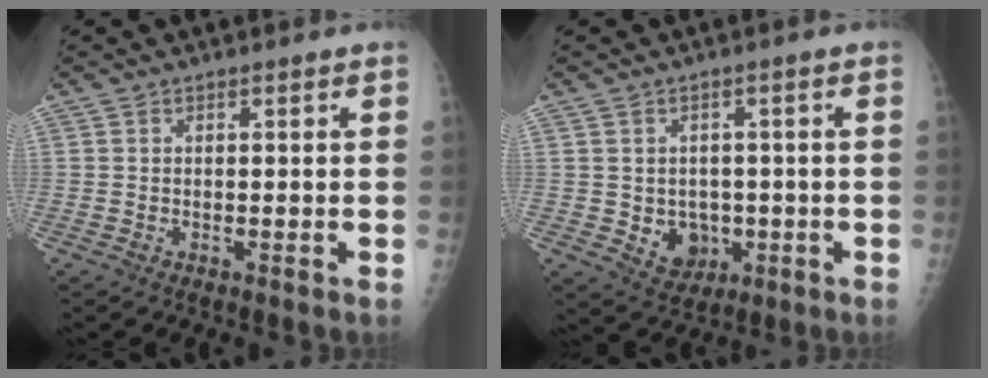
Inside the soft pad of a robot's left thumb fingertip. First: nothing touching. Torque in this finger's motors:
{"motor_torque": [0.40, 0.83, 0.21, 0.05, 0.00]}